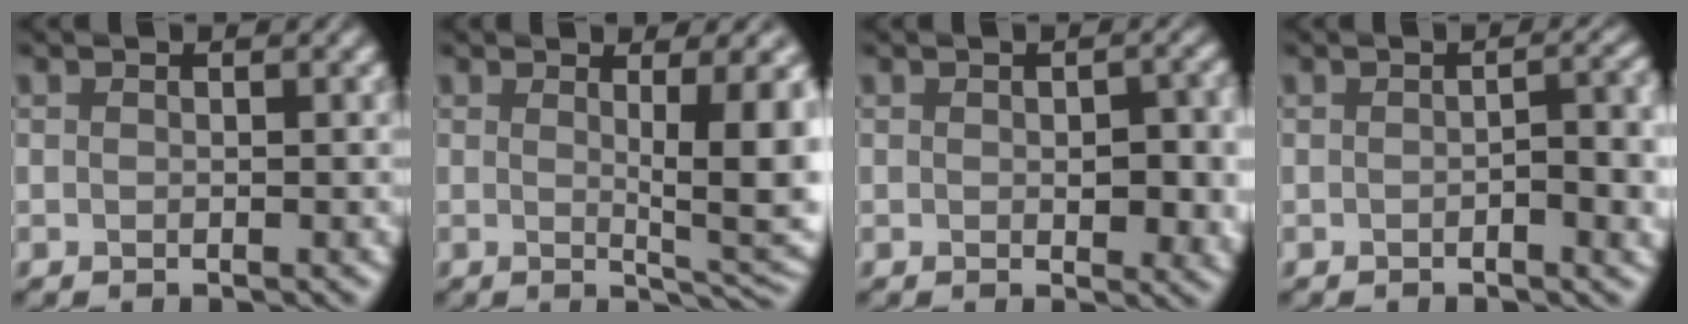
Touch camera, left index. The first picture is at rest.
{"total": 7.2, "force": [1.0, 1.8, 6.9], "torque": [-0.080, -0.012, 0.018]}
{"total": 4.1, "force": [-0.1, 2.0, 3.5], "torque": [-0.043, -0.006, 0.002]}
{"total": 3.9, "force": [-0.7, 1.3, 3.6], "torque": [-0.053, -0.002, -0.010]}